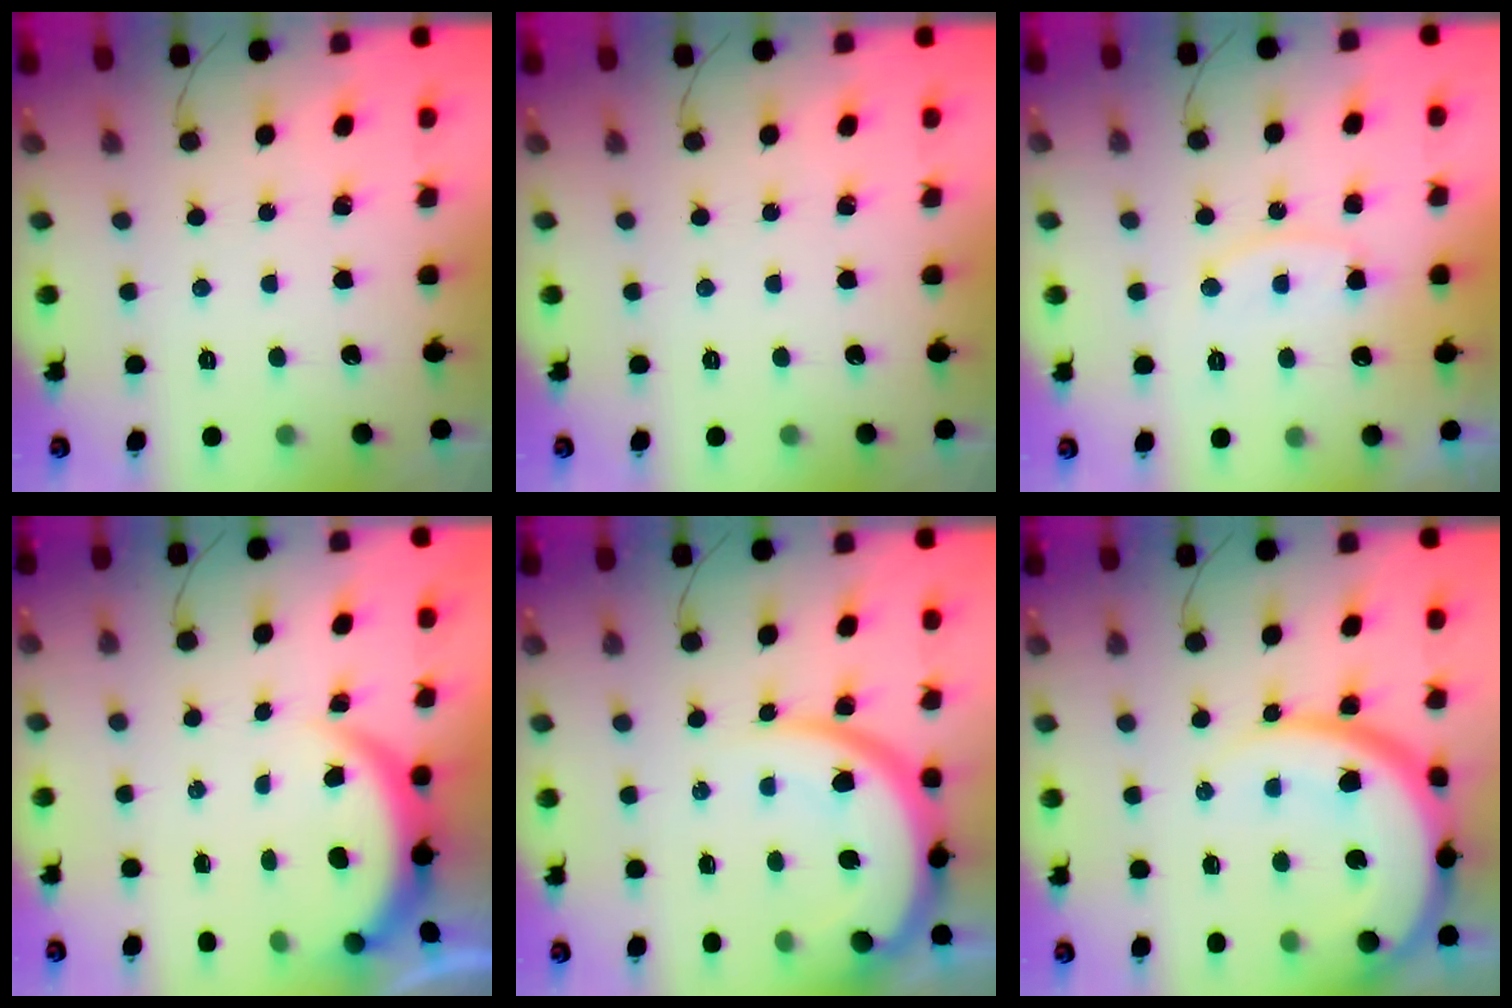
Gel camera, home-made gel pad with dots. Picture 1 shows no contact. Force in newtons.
{"total": 0.0}
{"total": 10.0, "press": 9.9, "slide": 0.5}
{"total": 3.9, "press": 3.9, "slide": 0.2}
{"total": 12.4, "press": 12.3, "slide": 1.2}
{"total": 16.0, "press": 15.9, "slide": 1.9}